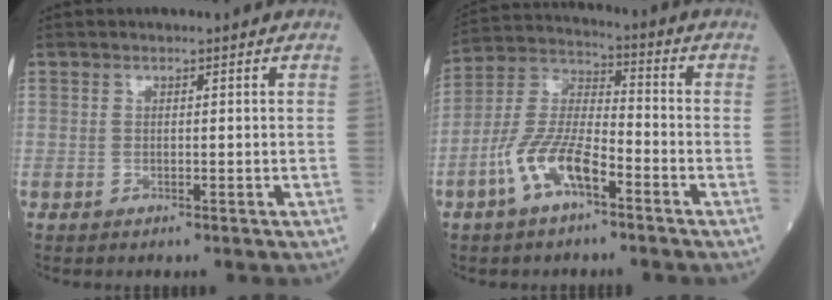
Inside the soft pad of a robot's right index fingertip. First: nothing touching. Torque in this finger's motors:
{"motor_torque": [1.31, -0.65, 0.53, 0.10]}